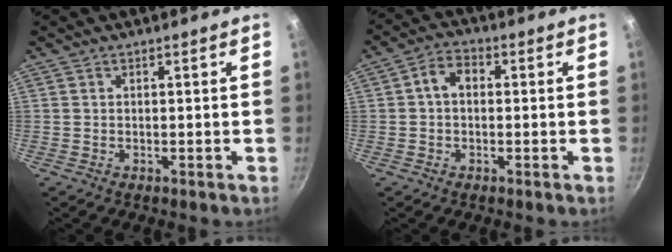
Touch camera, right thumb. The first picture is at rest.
{"total": 4.4, "force": [0.2, 3.2, 3.0], "torque": [-0.044, 0.012, -0.006]}